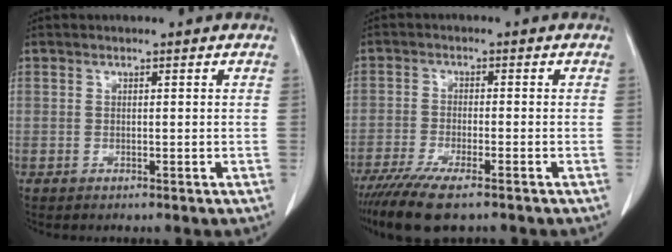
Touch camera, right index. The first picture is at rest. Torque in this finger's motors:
{"motor_torque": [1.09, -1.06, 0.44, 0.16]}